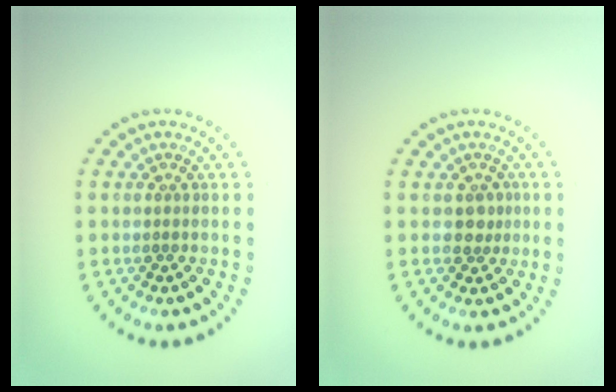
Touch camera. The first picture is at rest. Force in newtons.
{"total": 1.7, "press": 1.5, "slide": 0.9}